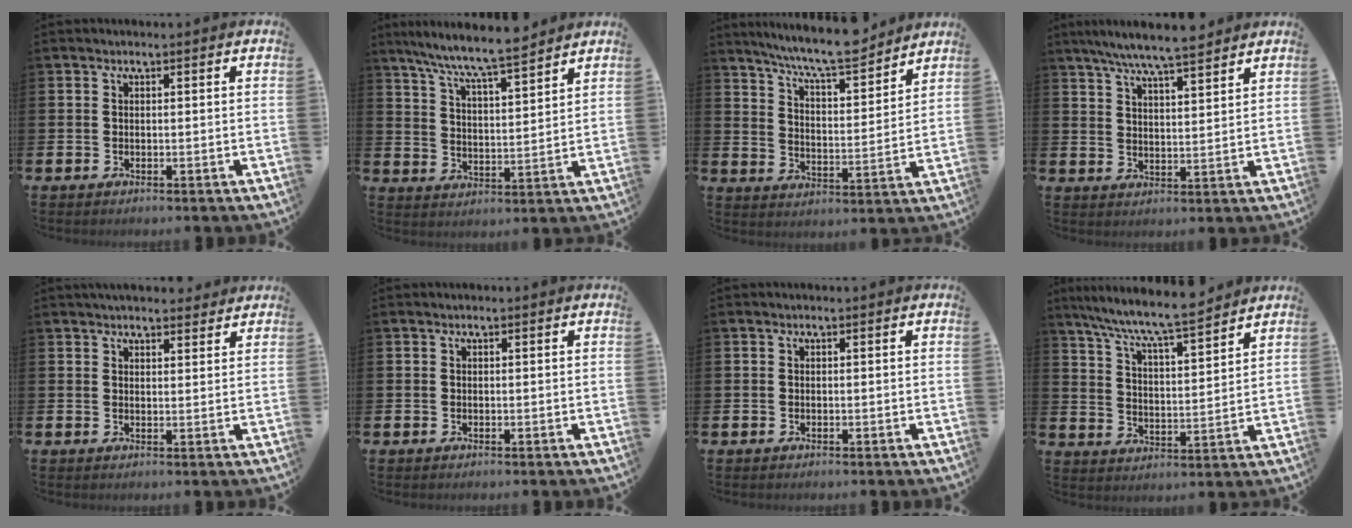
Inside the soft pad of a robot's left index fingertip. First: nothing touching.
{"total": 8.1, "force": [7.6, 0.0, 2.8], "torque": [-0.081, -0.047, 0.133]}
{"total": 8.7, "force": [8.2, 0.5, 2.9], "torque": [-0.077, -0.054, 0.144]}
{"total": 7.2, "force": [6.7, 0.3, 2.5], "torque": [-0.061, -0.026, 0.120]}
{"total": 3.3, "force": [3.2, 0.6, 0.2], "torque": [0.001, -0.017, 0.056]}
{"total": 0.0}
{"total": 0.0}
{"total": 8.5, "force": [8.1, 0.0, 2.6], "torque": [-0.082, -0.057, 0.141]}